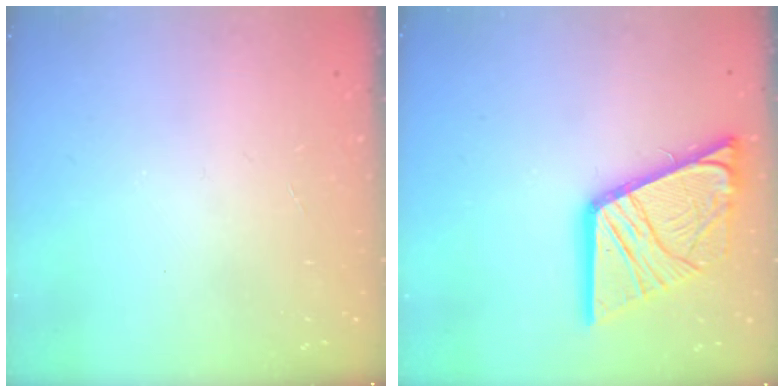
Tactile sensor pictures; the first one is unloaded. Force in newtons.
{"total": 21.7, "press": 21.6, "slide": 2.4}